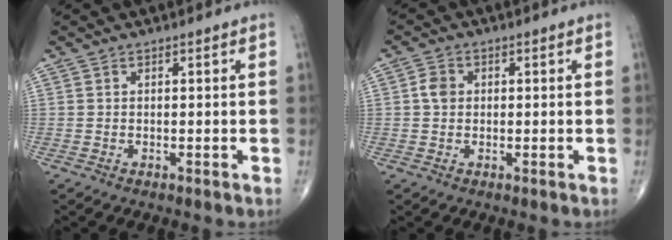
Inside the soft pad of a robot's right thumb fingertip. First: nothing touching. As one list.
[{"total": 2.9, "force": [0.3, 2.4, 1.6], "torque": [-0.022, 0.003, 0.002]}]